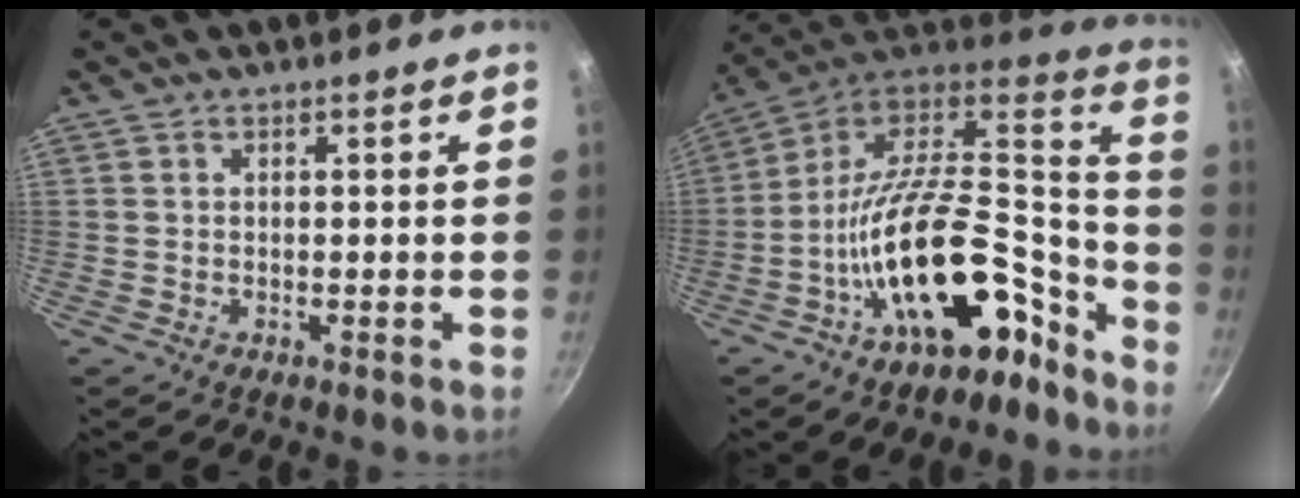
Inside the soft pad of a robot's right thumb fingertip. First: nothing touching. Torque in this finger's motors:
{"motor_torque": [2.60, 1.76, 2.13, -0.64, 0.79]}